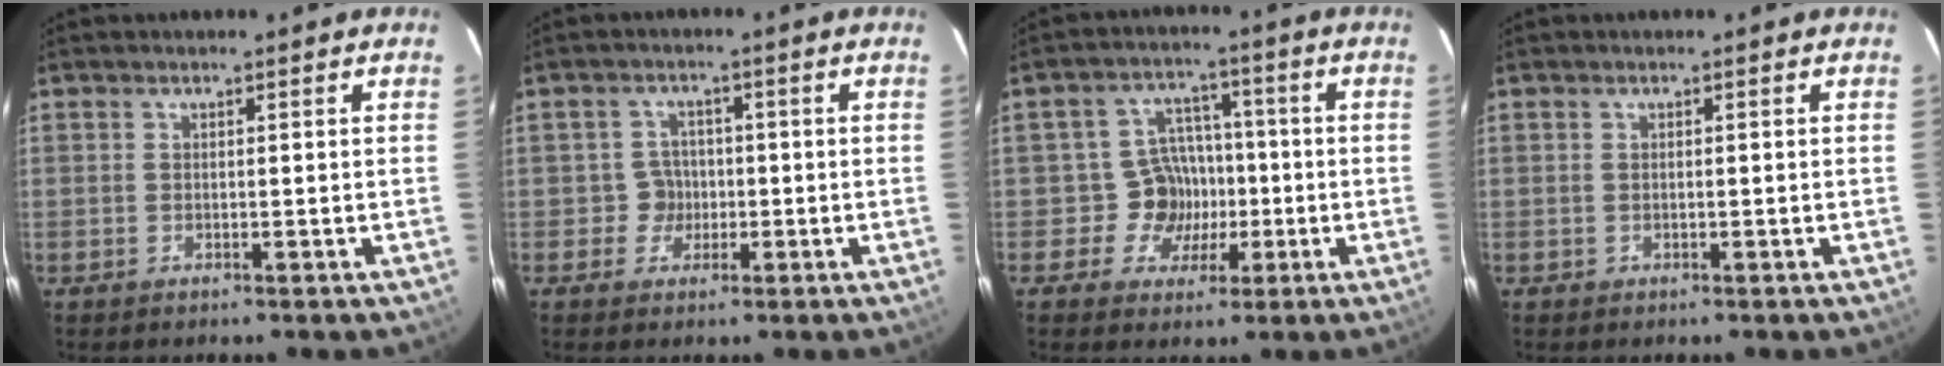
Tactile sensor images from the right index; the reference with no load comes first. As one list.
[{"total": 3.5, "force": [-0.8, 3.4, -0.2], "torque": [0.009, 0.015, -0.014]}, {"total": 7.2, "force": [-1.8, 6.9, 0.8], "torque": [-0.015, 0.027, -0.030]}, {"total": 0.0}]